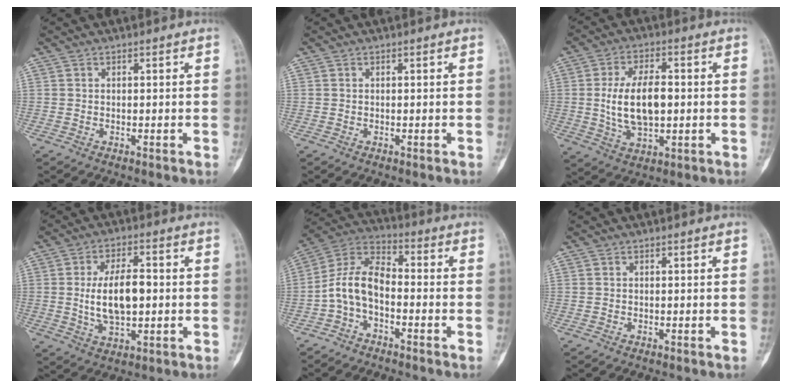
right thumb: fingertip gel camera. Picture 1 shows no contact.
{"total": 0.0}
{"total": 11.3, "force": [0.1, 5.9, 9.7], "torque": [-0.171, 0.004, 0.008]}
{"total": 10.5, "force": [0.1, 5.3, 9.1], "torque": [-0.154, 0.004, 0.006]}
{"total": 8.9, "force": [-2.7, 5.1, 6.8], "torque": [-0.128, 0.049, -0.065]}
{"total": 0.0}